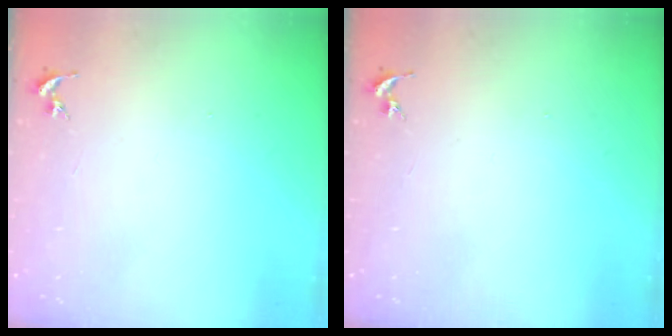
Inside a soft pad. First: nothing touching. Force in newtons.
{"total": 0.0}